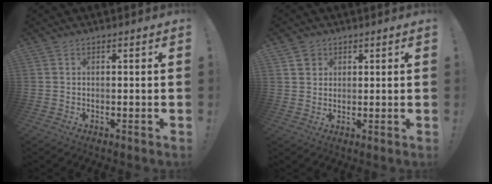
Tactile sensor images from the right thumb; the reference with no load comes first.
{"total": 3.6, "force": [2.0, 2.9, 0.5], "torque": [-0.008, -0.006, 0.038]}